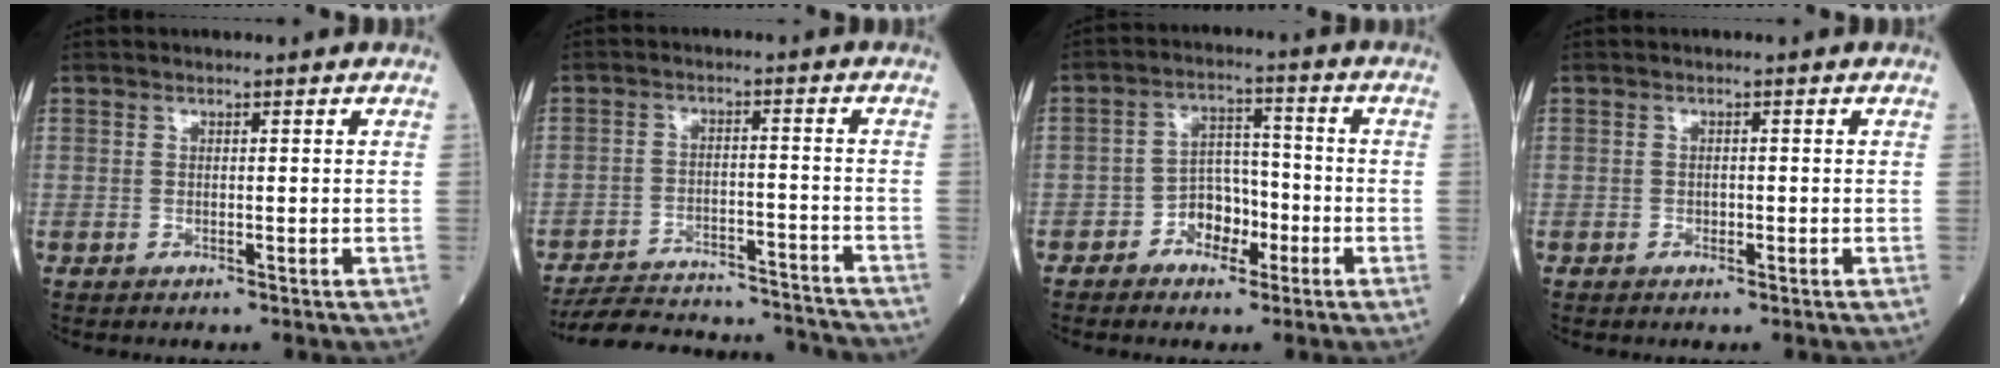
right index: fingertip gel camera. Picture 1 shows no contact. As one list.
[{"total": 18.7, "force": [-18.0, 2.7, 4.1], "torque": [-0.084, 0.001, -0.249]}, {"total": 5.9, "force": [-2.8, 3.8, 3.6], "torque": [-0.057, 0.019, -0.049]}, {"total": 0.7, "force": [-0.3, 0.5, 0.4], "torque": [-0.006, 0.002, -0.004]}]